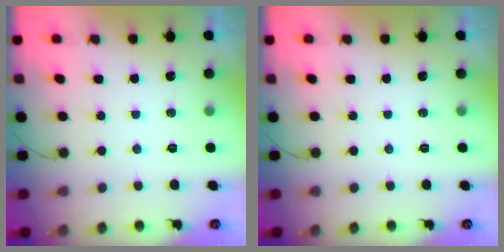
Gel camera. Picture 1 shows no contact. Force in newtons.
{"total": 0.0}